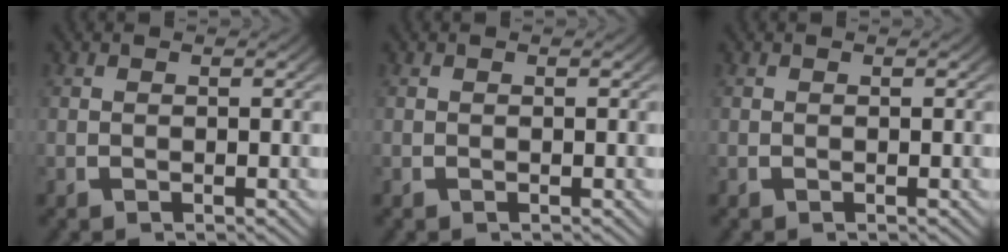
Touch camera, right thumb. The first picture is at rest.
{"total": 0.0}
{"total": 0.0}